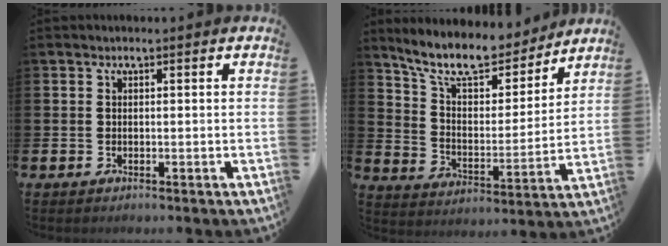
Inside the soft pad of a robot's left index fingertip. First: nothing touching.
{"total": 10.8, "force": [9.5, 3.2, 3.9], "torque": [-0.105, -0.062, 0.166]}